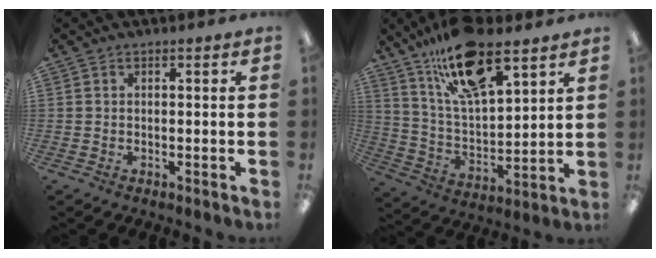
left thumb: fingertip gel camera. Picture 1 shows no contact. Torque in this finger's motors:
{"motor_torque": [0.32, 0.35, 1.28, -1.49, 0.20]}